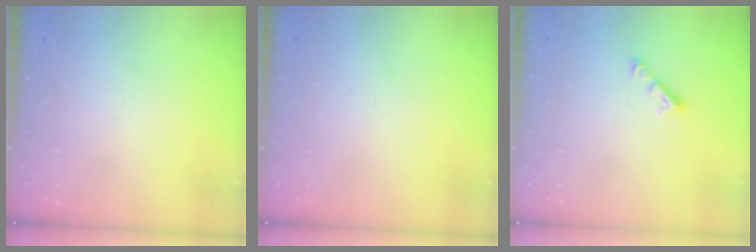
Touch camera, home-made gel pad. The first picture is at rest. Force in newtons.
{"total": 0.0}
{"total": 3.8, "press": 3.8, "slide": 0.2}